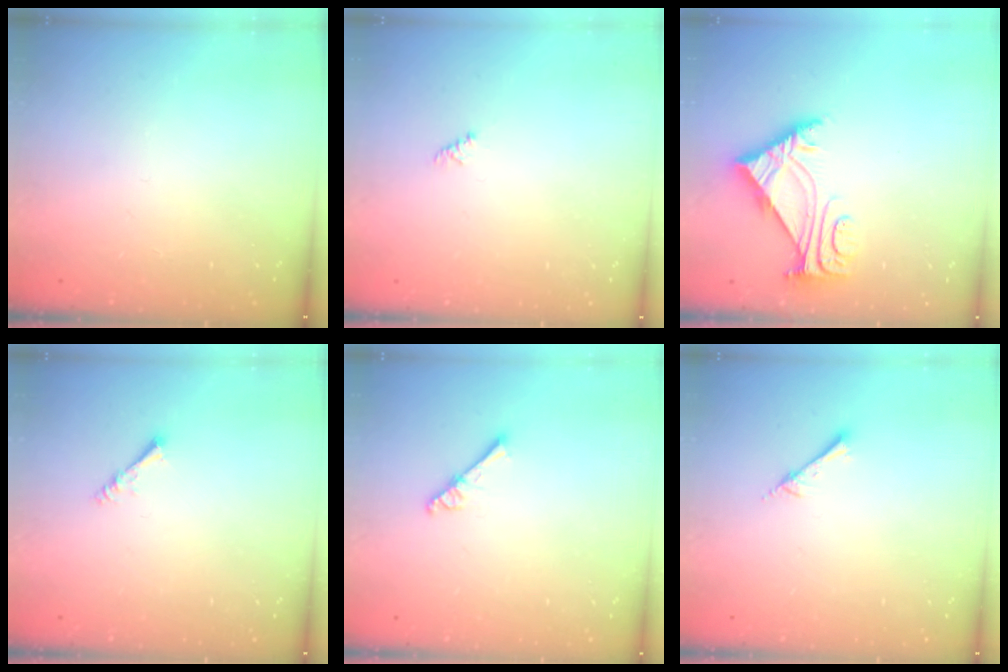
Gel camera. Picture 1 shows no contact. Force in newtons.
{"total": 1.1, "press": 1.1, "slide": 0.3}
{"total": 6.1, "press": 6.0, "slide": 1.1}
{"total": 1.6, "press": 1.5, "slide": 0.3}
{"total": 2.5, "press": 2.5, "slide": 0.3}
{"total": 2.6, "press": 2.6, "slide": 0.3}